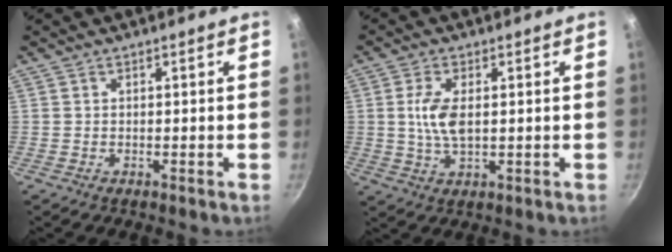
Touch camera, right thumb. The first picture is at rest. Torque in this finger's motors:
{"motor_torque": [0.04, 0.04, 0.39, 0.27, 0.05]}